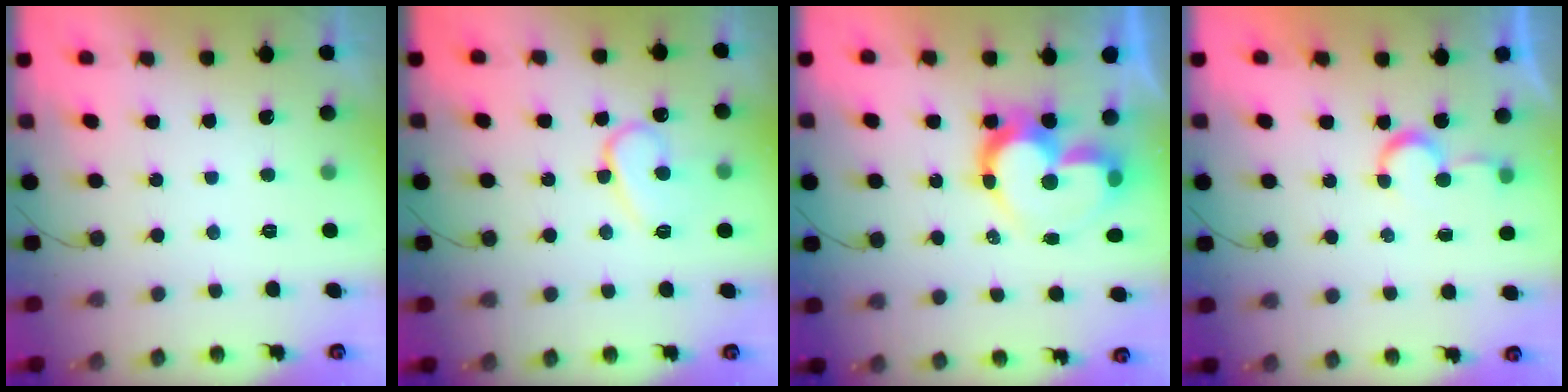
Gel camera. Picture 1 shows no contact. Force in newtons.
{"total": 10.8, "press": 10.8, "slide": 1.0}
{"total": 12.8, "press": 12.7, "slide": 1.4}
{"total": 5.0, "press": 5.0, "slide": 0.3}